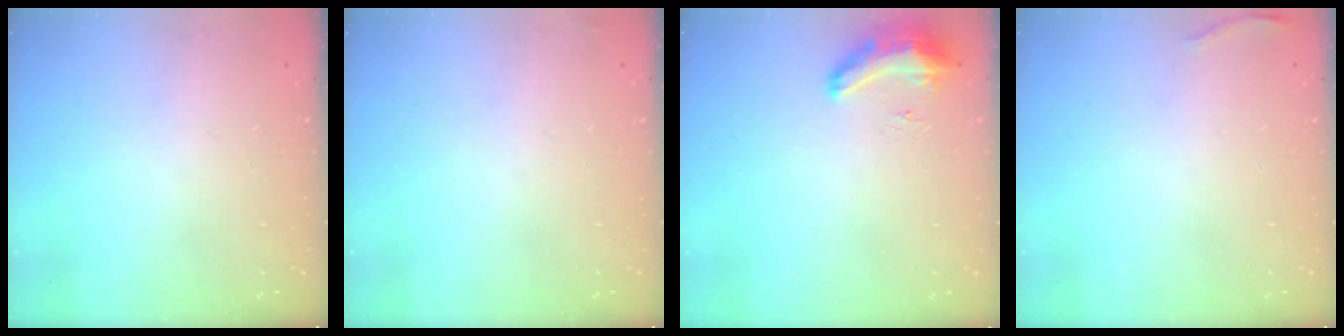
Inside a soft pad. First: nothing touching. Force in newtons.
{"total": 2.3, "press": 2.2, "slide": 0.8}
{"total": 16.1, "press": 10.6, "slide": 12.1}
{"total": 7.3, "press": 5.5, "slide": 4.8}